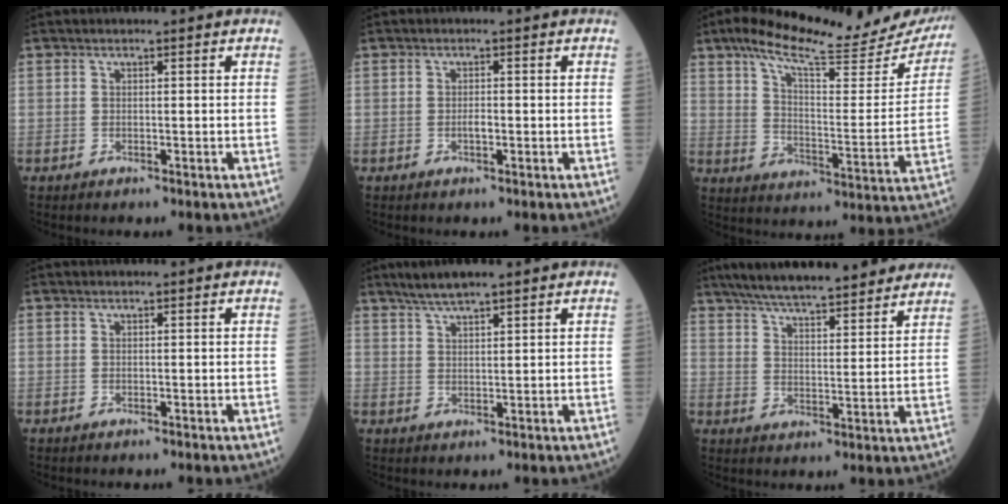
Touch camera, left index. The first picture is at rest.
{"total": 1.1, "force": [-0.3, 0.4, 0.9], "torque": [-0.020, 0.001, -0.005]}
{"total": 22.9, "force": [20.2, 2.8, 10.5], "torque": [-0.167, -0.034, 0.269]}
{"total": 0.0}
{"total": 5.2, "force": [4.2, 0.4, 3.0], "torque": [-0.062, 0.021, 0.078]}
{"total": 20.0, "force": [17.2, 3.0, 9.6], "torque": [-0.151, 0.027, 0.246]}